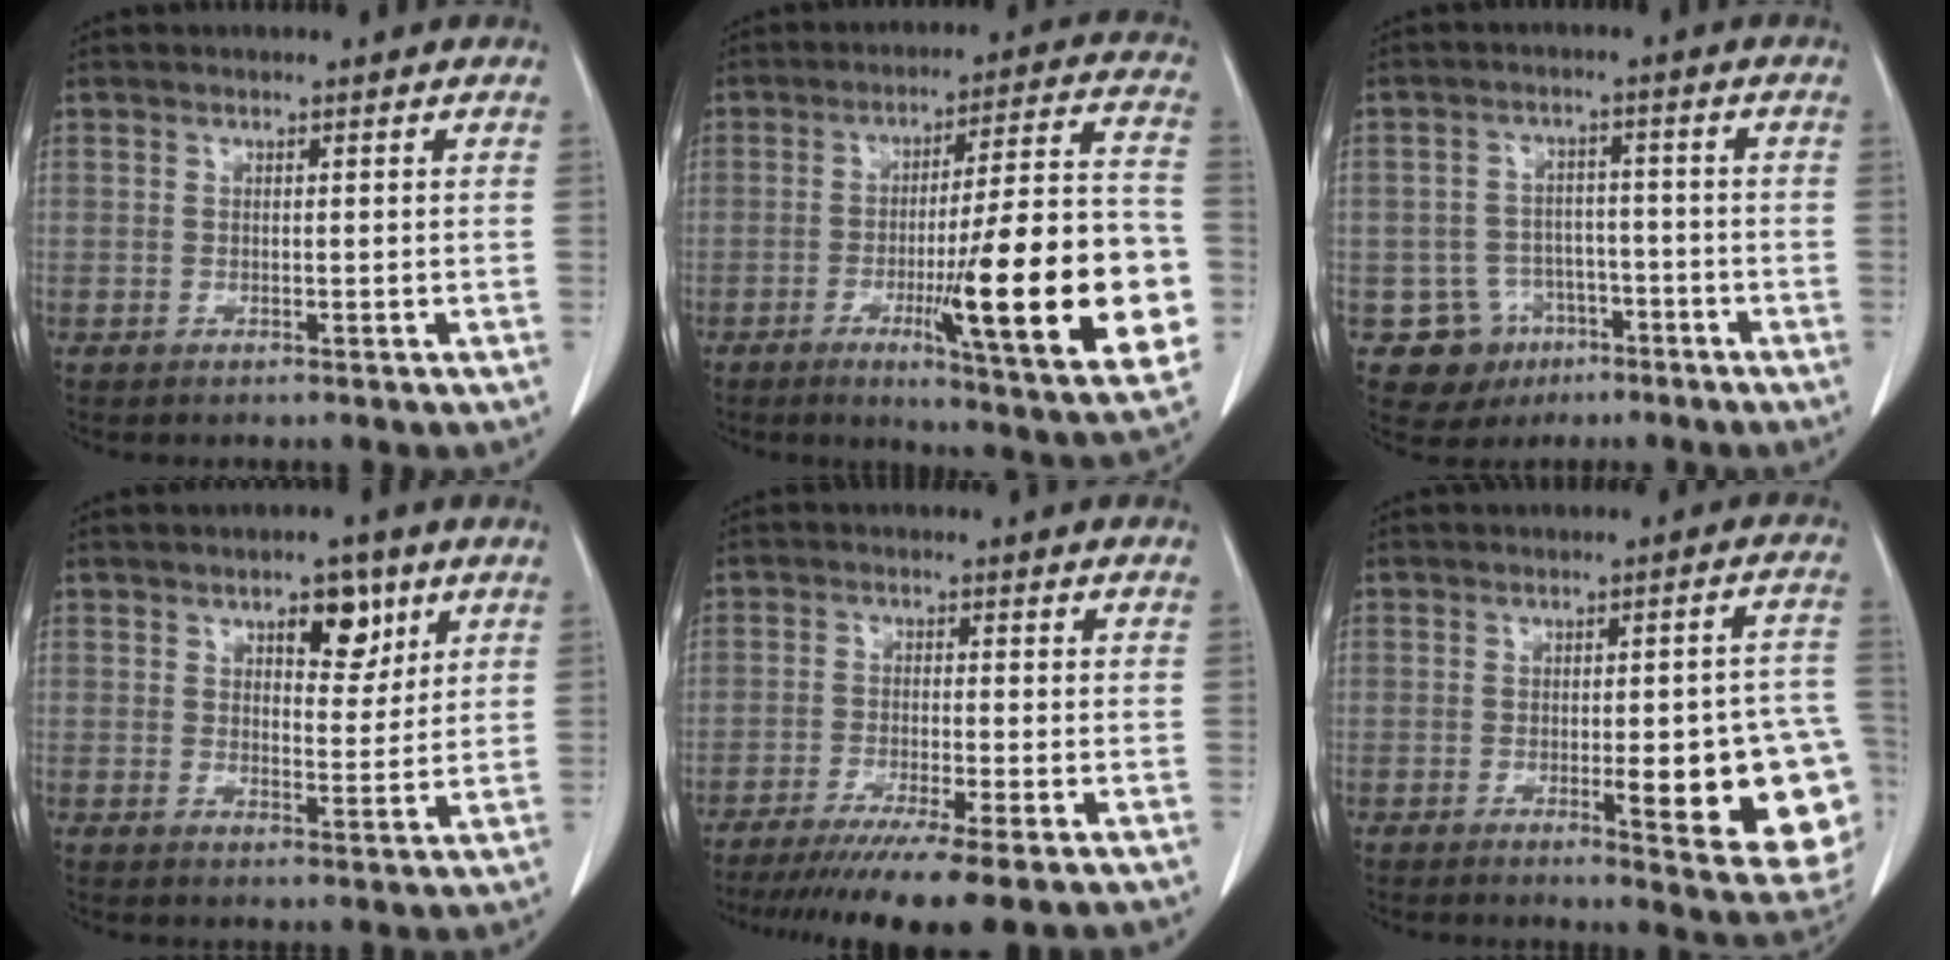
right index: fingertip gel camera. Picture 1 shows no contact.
{"total": 23.5, "force": [-5.6, 1.6, 22.8], "torque": [-0.273, -0.009, -0.078]}
{"total": 7.7, "force": [-3.5, 6.9, 0.6], "torque": [-0.009, 0.013, -0.042]}
{"total": 5.9, "force": [3.3, 2.7, 4.0], "torque": [-0.052, 0.001, 0.047]}
{"total": 11.7, "force": [-8.7, -0.3, 7.8], "torque": [-0.115, -0.031, -0.136]}
{"total": 15.8, "force": [-4.1, 3.1, 14.9], "torque": [-0.092, 0.017, -0.034]}